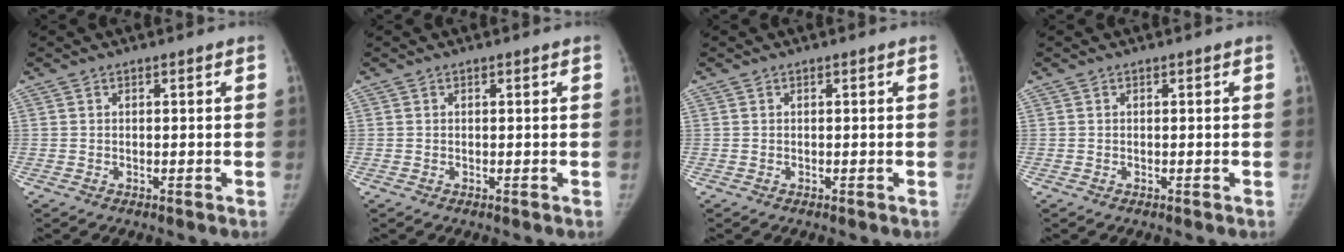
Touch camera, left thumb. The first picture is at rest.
{"total": 0.0}
{"total": 0.0}
{"total": 0.0}